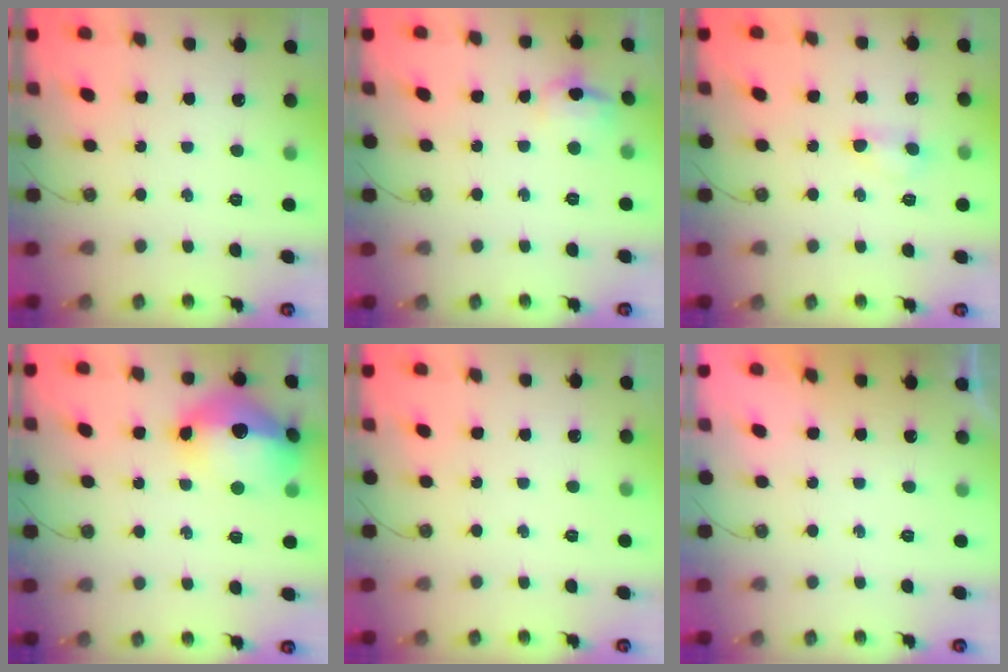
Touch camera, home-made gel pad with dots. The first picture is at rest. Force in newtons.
{"total": 8.4, "press": 8.2, "slide": 1.4}
{"total": 6.6, "press": 6.5, "slide": 1.0}
{"total": 21.9, "press": 19.7, "slide": 9.6}
{"total": 0.0}
{"total": 0.0}